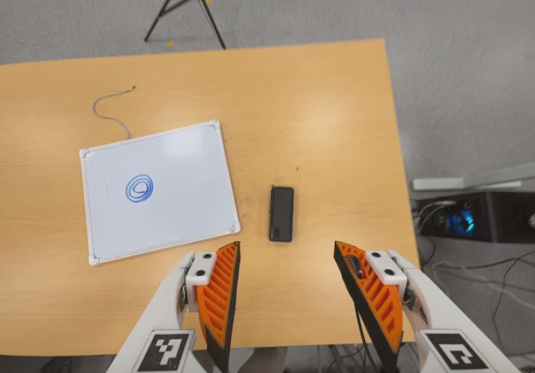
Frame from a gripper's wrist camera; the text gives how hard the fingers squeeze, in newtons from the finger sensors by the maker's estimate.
{"total": 0.0}